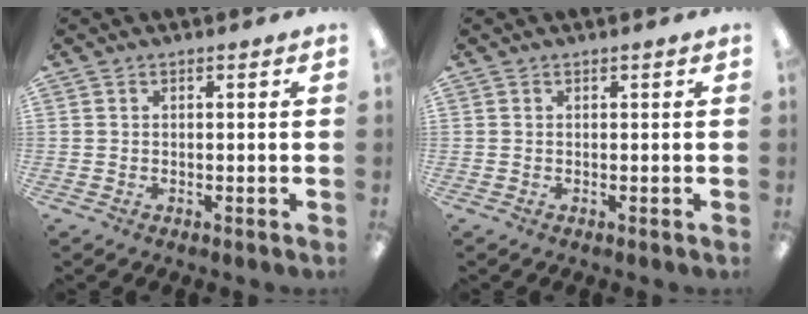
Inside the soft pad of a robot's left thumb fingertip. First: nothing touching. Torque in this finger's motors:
{"motor_torque": [-0.01, 0.00, 0.00, 0.00, 0.00]}